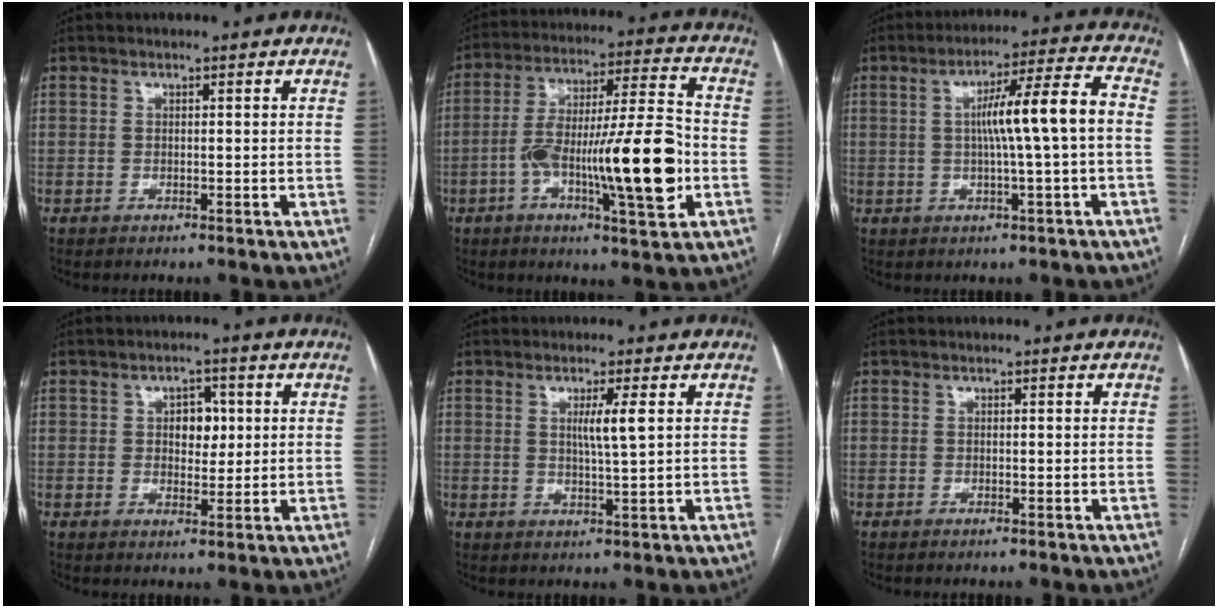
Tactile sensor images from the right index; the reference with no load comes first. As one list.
[{"total": 18.1, "force": [-4.7, 2.0, 17.3], "torque": [-0.292, 0.010, -0.072]}, {"total": 10.0, "force": [-0.1, -0.5, 10.0], "torque": [-0.160, 0.018, 0.000]}, {"total": 4.1, "force": [0.8, 2.6, 3.0], "torque": [-0.039, 0.009, 0.015]}, {"total": 3.5, "force": [0.9, -0.3, 3.4], "torque": [-0.062, -0.005, 0.015]}, {"total": 0.0}]